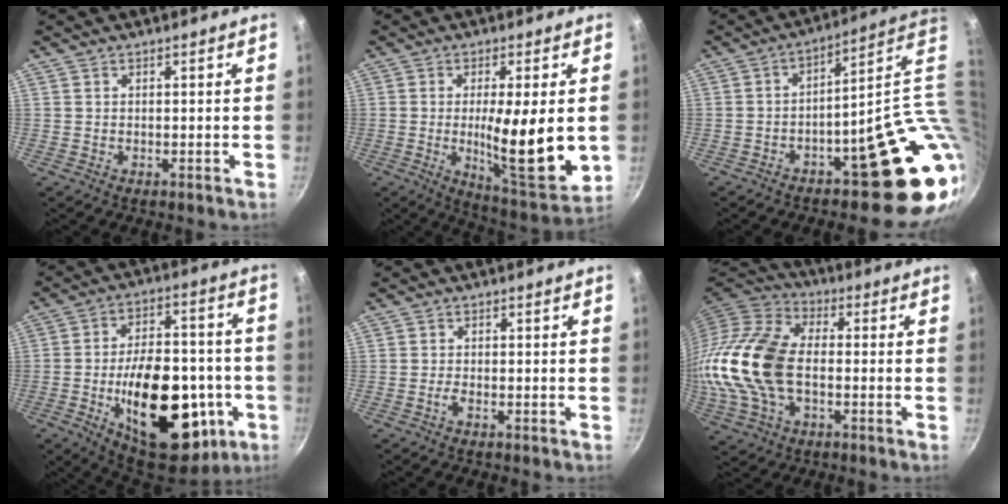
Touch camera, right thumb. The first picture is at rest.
{"total": 16.8, "force": [-0.9, 4.2, 16.2], "torque": [-0.236, -0.024, -0.008]}
{"total": 20.6, "force": [-1.0, 6.2, 19.6], "torque": [-0.206, -0.001, -0.004]}
{"total": 28.4, "force": [-7.5, 15.1, 22.9], "torque": [-0.301, 0.030, -0.092]}
{"total": 1.1, "force": [-0.6, 0.1, 0.9], "torque": [-0.025, 0.004, -0.018]}
{"total": 18.6, "force": [-1.8, 11.4, 14.6], "torque": [-0.285, 0.028, -0.043]}